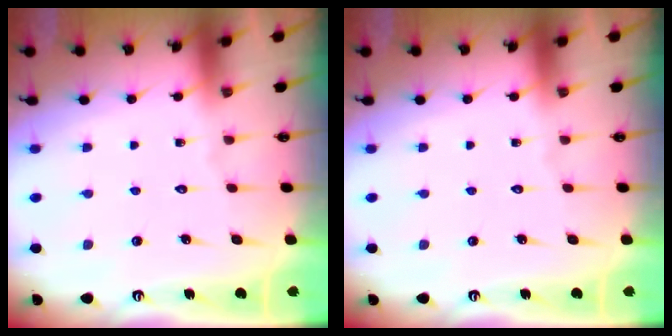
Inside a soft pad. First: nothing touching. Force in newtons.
{"total": 0.0}